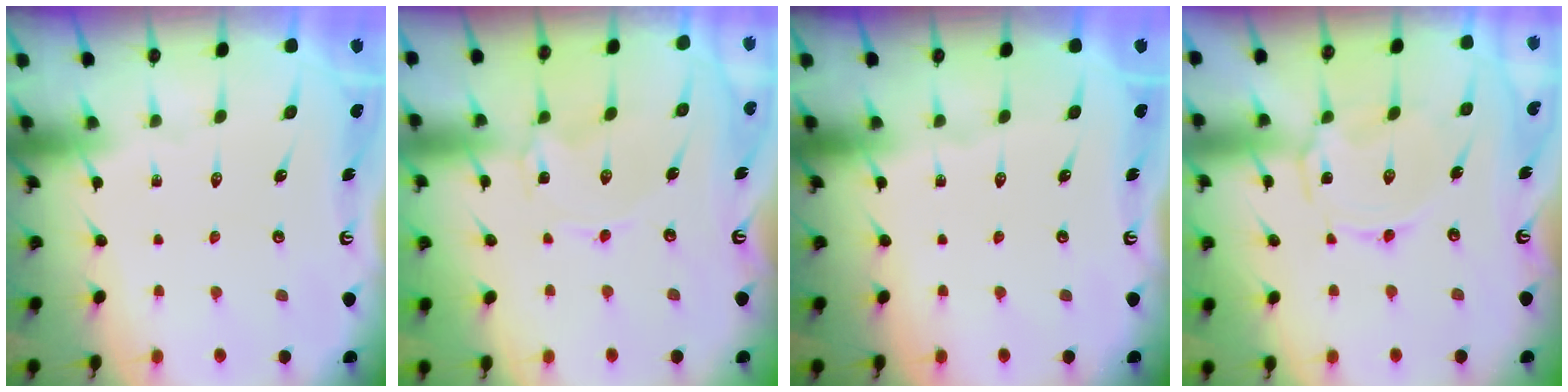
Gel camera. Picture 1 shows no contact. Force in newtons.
{"total": 0.8, "press": 0.8, "slide": 0.1}
{"total": 0.0}
{"total": 2.4, "press": 2.4, "slide": 0.4}